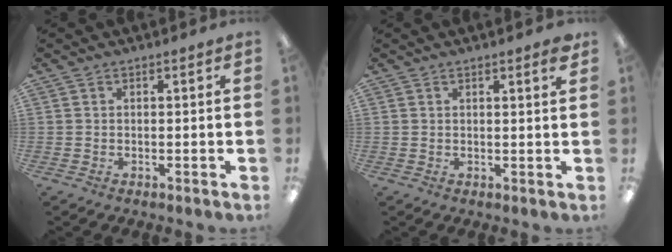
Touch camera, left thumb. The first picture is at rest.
{"total": 1.7, "force": [1.4, 0.1, 1.0], "torque": [-0.006, -0.006, 0.021]}